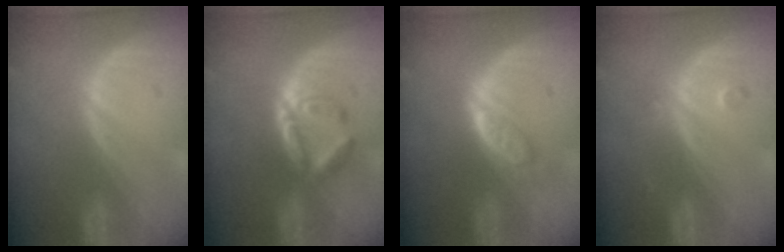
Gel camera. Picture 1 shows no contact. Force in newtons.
{"total": 5.1, "press": 5.0, "slide": 1.1}
{"total": 4.8, "press": 4.5, "slide": 1.5}
{"total": 1.9, "press": 1.6, "slide": 1.0}